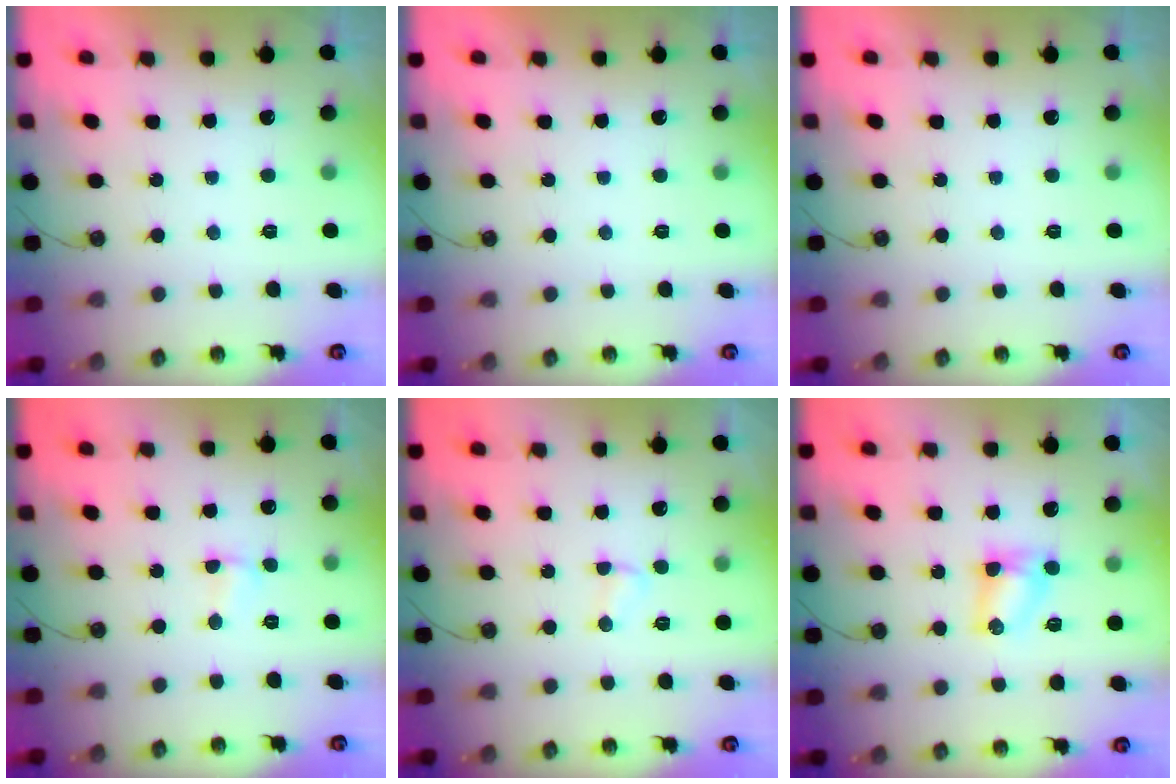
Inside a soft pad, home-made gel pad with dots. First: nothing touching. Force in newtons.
{"total": 0.0}
{"total": 0.0}
{"total": 1.4, "press": 1.4, "slide": 0.4}
{"total": 2.7, "press": 2.6, "slide": 0.4}
{"total": 4.1, "press": 4.1, "slide": 0.5}